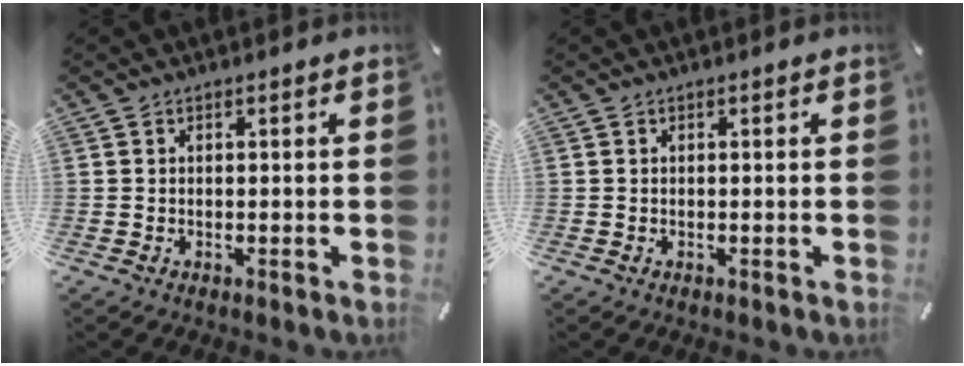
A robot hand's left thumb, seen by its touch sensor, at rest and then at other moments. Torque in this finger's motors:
{"motor_torque": [0.05, 0.10, -0.04, -0.09, 0.00]}